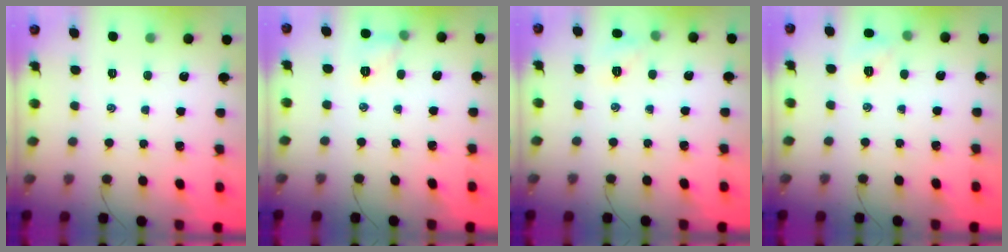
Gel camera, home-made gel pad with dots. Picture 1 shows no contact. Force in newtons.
{"total": 5.6, "press": 5.5, "slide": 1.0}
{"total": 5.6, "press": 5.4, "slide": 1.5}
{"total": 5.8, "press": 5.5, "slide": 1.6}